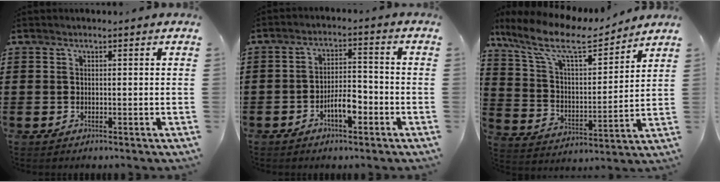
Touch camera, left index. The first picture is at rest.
{"total": 5.1, "force": [-2.7, 1.9, 3.8], "torque": [-0.072, 0.011, -0.053]}
{"total": 11.3, "force": [8.9, 2.7, 6.4], "torque": [-0.159, -0.045, 0.154]}